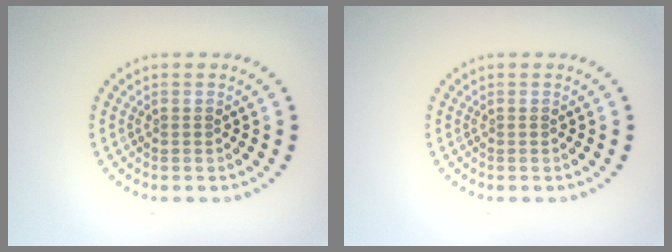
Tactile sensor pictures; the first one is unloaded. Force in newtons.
{"total": 0.0}